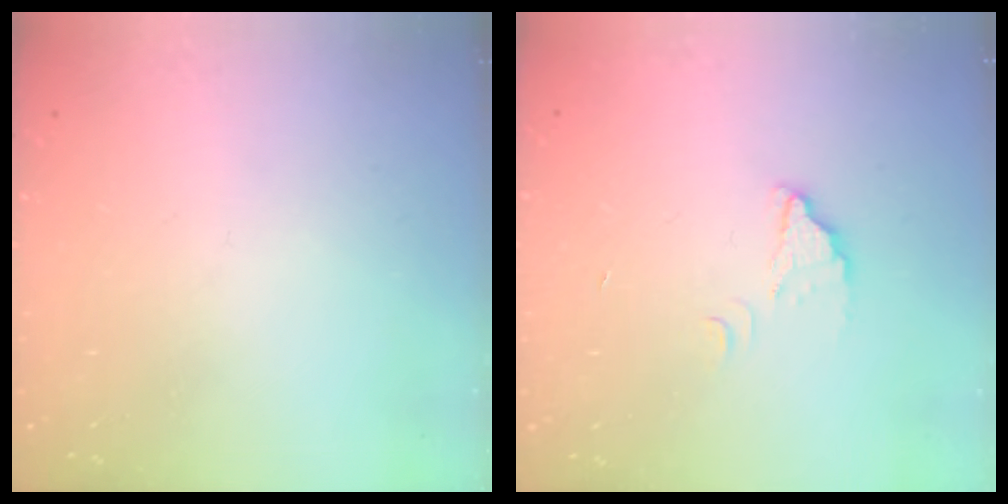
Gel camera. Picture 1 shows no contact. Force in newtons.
{"total": 2.1, "press": 2.1, "slide": 0.1}